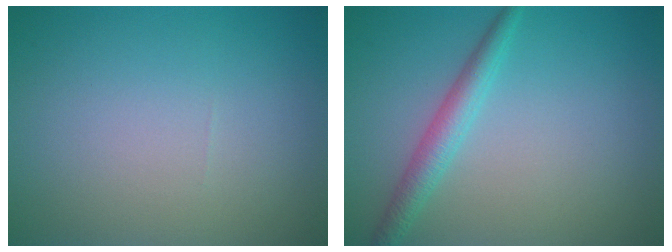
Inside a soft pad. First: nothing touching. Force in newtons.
{"total": 2.5, "press": 2.5, "slide": 0.1}